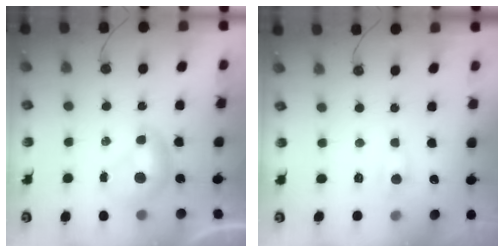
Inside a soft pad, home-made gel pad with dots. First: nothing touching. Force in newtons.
{"total": 0.7, "press": 0.3, "slide": 0.6}